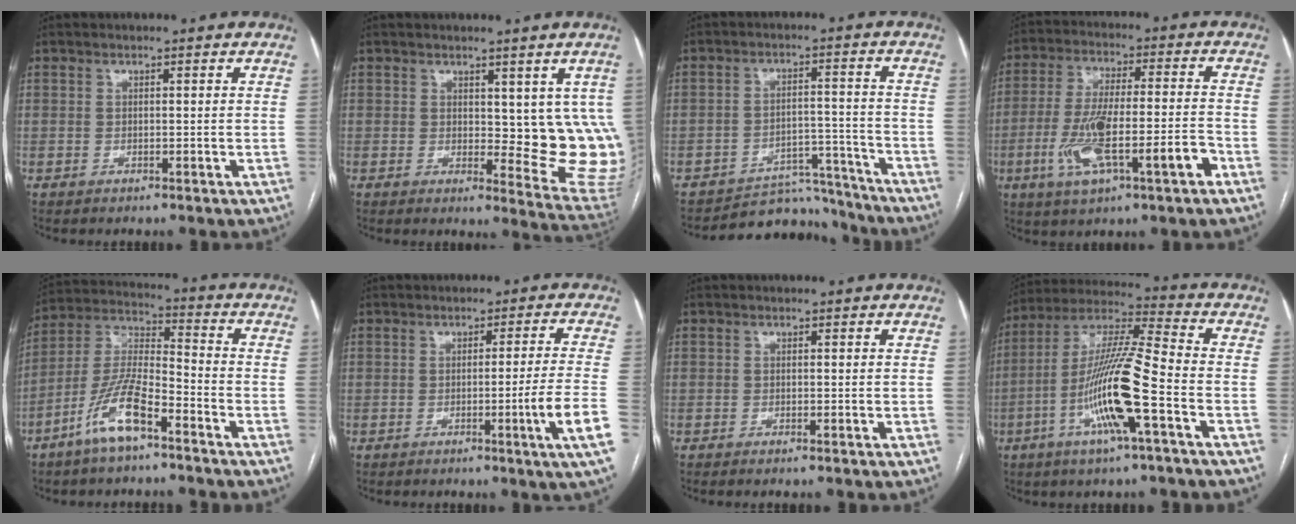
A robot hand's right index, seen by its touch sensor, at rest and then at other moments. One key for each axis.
{"total": 9.8, "fx": 2.2, "fy": 4.1, "fz": 8.7, "tx": -0.089, "ty": -0.017, "tz": 0.034}
{"total": 9.6, "fx": -9.2, "fy": 2.5, "fz": -1.0, "tx": 0.032, "ty": 0.038, "tz": -0.134}
{"total": 13.5, "fx": -5.0, "fy": 2.7, "fz": 12.2, "tx": -0.234, "ty": 0.007, "tz": -0.081}
{"total": 11.0, "fx": -6.6, "fy": 2.4, "fz": 8.4, "tx": -0.182, "ty": -0.002, "tz": -0.130}
{"total": 7.2, "fx": -2.5, "fy": -2.0, "fz": 6.5, "tx": -0.081, "ty": -0.017, "tz": -0.039}
{"total": 0.6, "fx": -0.4, "fy": -0.1, "fz": 0.4, "tx": -0.011, "ty": -0.002, "tz": -0.007}
{"total": 15.5, "fx": -5.2, "fy": 0.4, "fz": 14.6, "tx": -0.292, "ty": -0.001, "tz": -0.102}